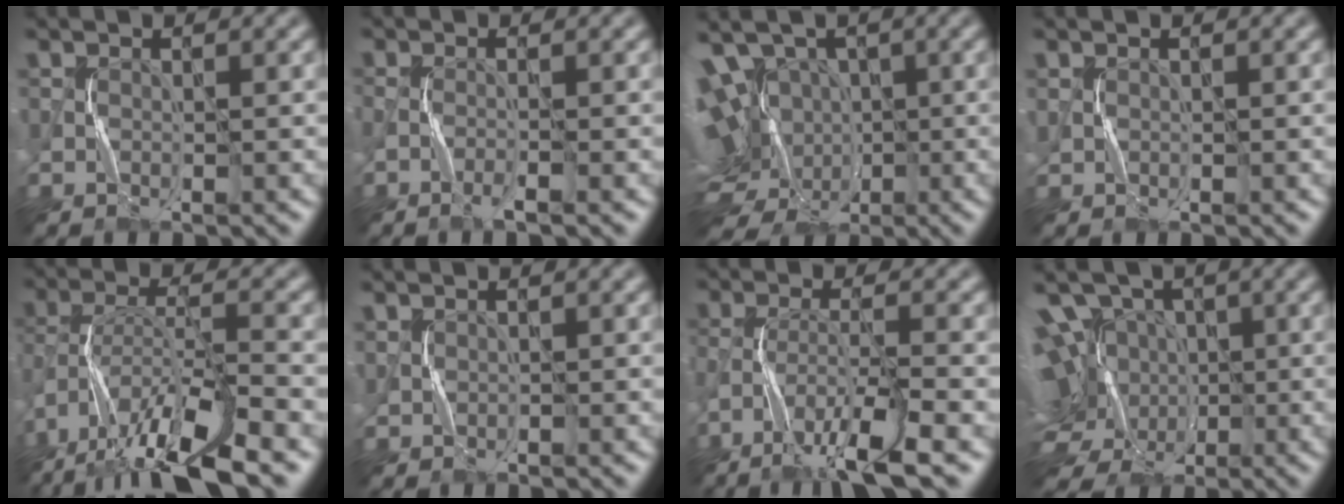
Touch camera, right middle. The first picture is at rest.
{"total": 1.6, "force": [-0.8, 0.2, 1.3], "torque": [-0.030, 0.003, -0.019]}
{"total": 15.4, "force": [-1.1, 12.0, 9.6], "torque": [-0.173, 0.008, -0.030]}
{"total": 0.5, "force": [0.2, 0.5, 0.0], "torque": [0.000, 0.000, 0.007]}
{"total": 12.5, "force": [-9.1, 3.2, 8.0], "torque": [-0.157, 0.001, -0.157]}
{"total": 0.6, "force": [0.3, 0.4, 0.4], "torque": [-0.008, 0.003, 0.007]}
{"total": 6.6, "force": [-4.0, 0.9, 5.2], "torque": [-0.095, -0.004, -0.079]}
{"total": 12.4, "force": [-0.3, 9.8, 7.6], "torque": [-0.136, 0.023, -0.032]}